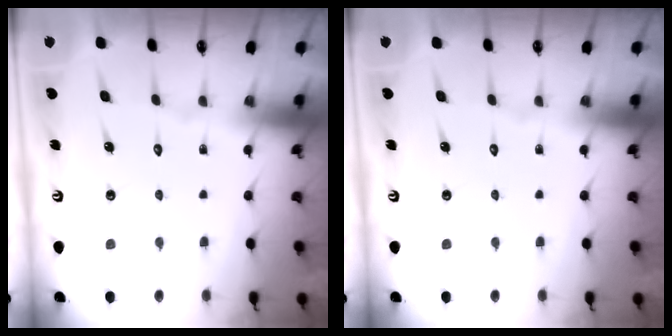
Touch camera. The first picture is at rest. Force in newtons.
{"total": 0.0}